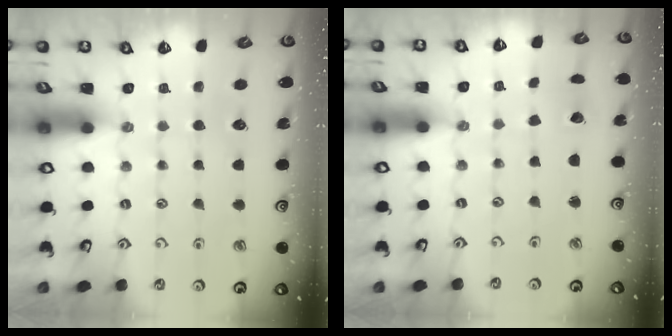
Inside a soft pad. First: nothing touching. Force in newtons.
{"total": 2.1, "press": 2.1, "slide": 0.1}